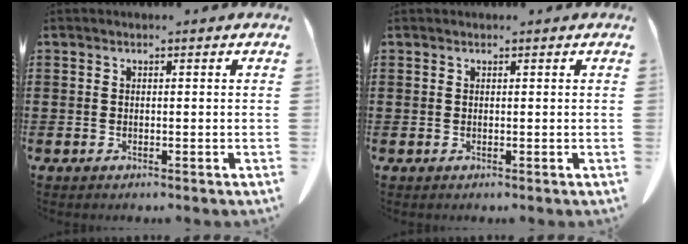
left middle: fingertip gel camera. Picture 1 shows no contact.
{"total": 0.0}